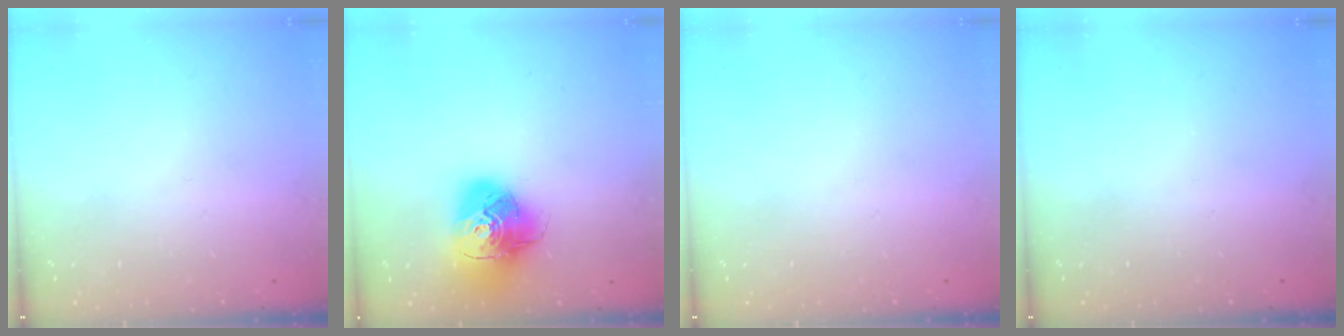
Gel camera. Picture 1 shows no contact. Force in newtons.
{"total": 17.5, "press": 17.4, "slide": 2.0}
{"total": 0.0}
{"total": 0.0}